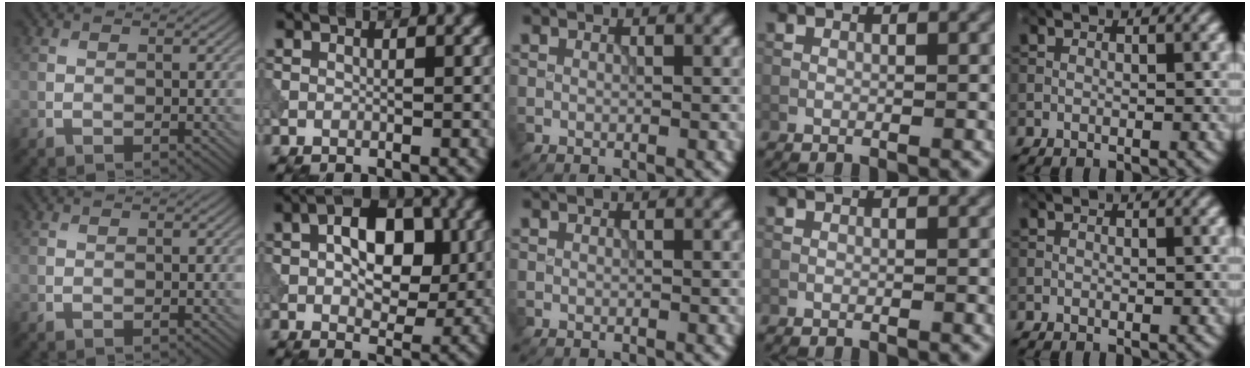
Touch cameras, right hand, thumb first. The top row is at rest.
{"index": {"total": 6.9, "force": [1.0, 4.1, 5.4], "torque": [-0.072, 0.006, 0.009]}}